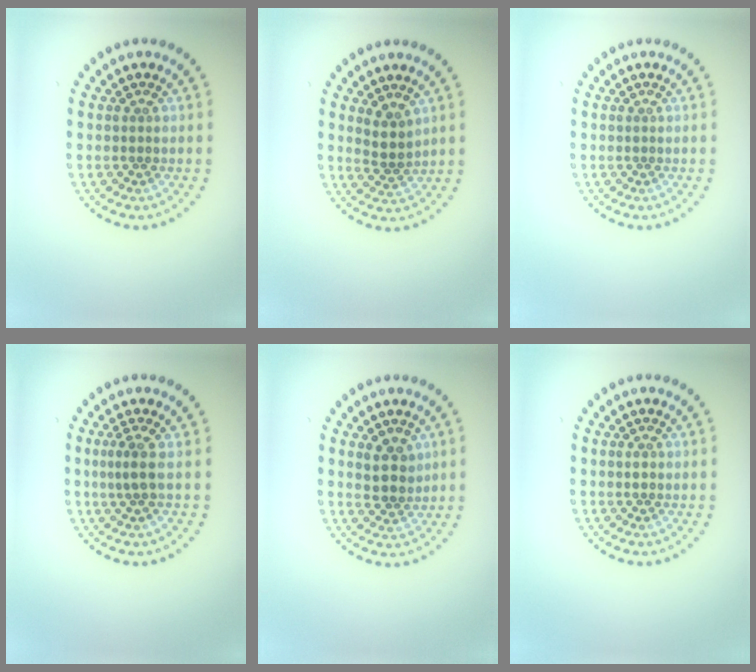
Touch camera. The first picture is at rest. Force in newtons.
{"total": 2.2, "press": 1.7, "slide": 1.4}
{"total": 0.0}
{"total": 1.7, "press": 1.2, "slide": 1.2}
{"total": 2.7, "press": 2.5, "slide": 1.0}
{"total": 0.8, "press": 0.8, "slide": 0.1}